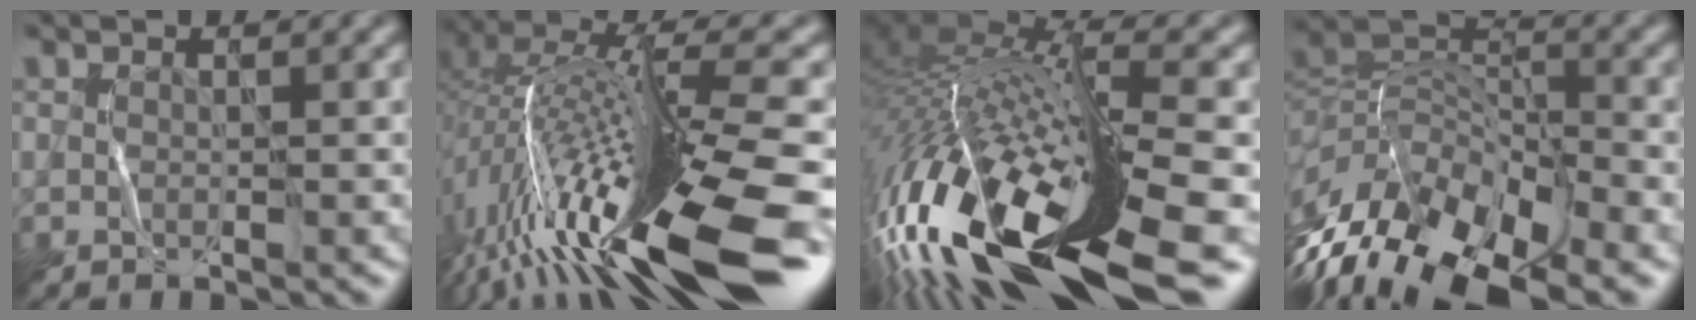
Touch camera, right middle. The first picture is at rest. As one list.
[{"total": 16.7, "force": [-6.1, 4.0, 15.0], "torque": [-0.286, 0.040, -0.111]}, {"total": 17.4, "force": [-6.1, 5.3, 15.4], "torque": [-0.316, -0.039, -0.069]}, {"total": 15.8, "force": [-10.0, 7.4, 9.6], "torque": [-0.203, -0.002, -0.154]}]